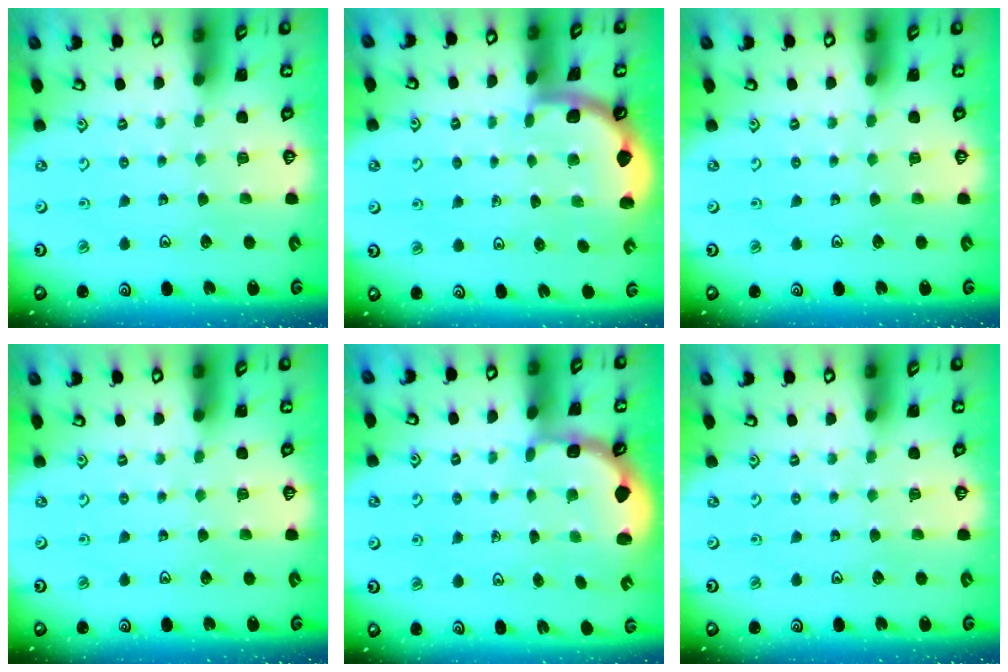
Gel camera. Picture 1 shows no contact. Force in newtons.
{"total": 1.7, "press": 1.7, "slide": 0.0}
{"total": 0.0}
{"total": 0.0}
{"total": 2.6, "press": 1.9, "slide": 1.8}
{"total": 0.0}